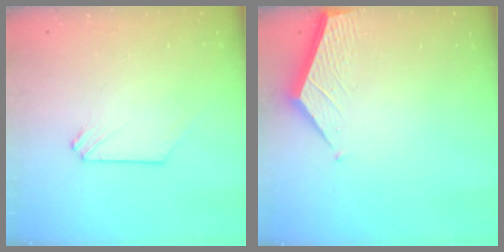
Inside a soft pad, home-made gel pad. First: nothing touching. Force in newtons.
{"total": 3.7, "press": 3.7, "slide": 0.3}